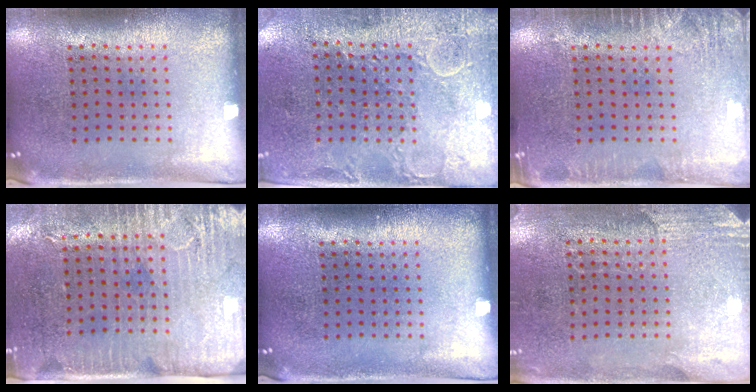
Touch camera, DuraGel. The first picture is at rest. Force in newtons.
{"total": 2.9, "press": 2.6, "slide": 1.2}
{"total": 2.3, "press": 2.2, "slide": 0.2}
{"total": 3.1, "press": 2.6, "slide": 1.6}
{"total": 0.0}
{"total": 2.7, "press": 2.4, "slide": 1.3}